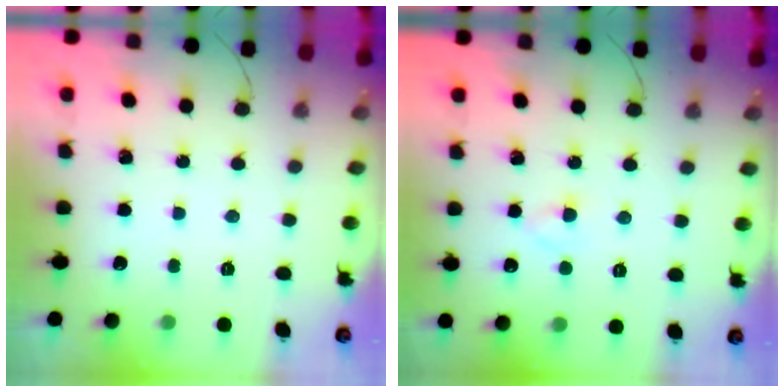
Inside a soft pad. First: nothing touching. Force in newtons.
{"total": 2.1, "press": 1.8, "slide": 1.1}